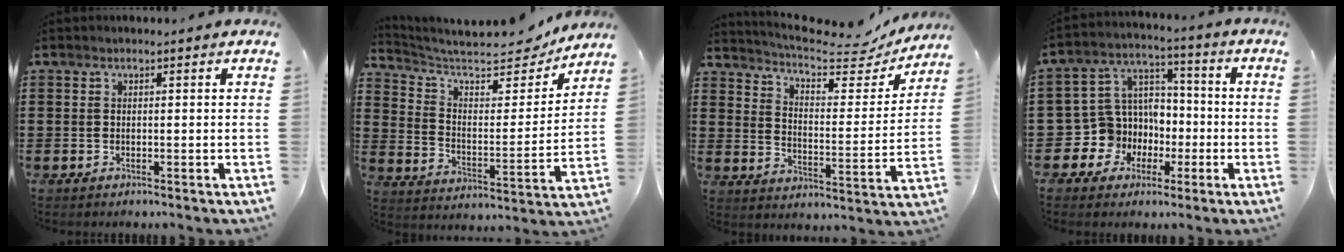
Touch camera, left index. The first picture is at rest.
{"total": 8.6, "force": [7.3, 2.2, 4.0], "torque": [-0.094, -0.051, 0.119]}
{"total": 7.4, "force": [6.7, 1.0, 2.9], "torque": [-0.073, -0.047, 0.109]}
{"total": 8.8, "force": [-1.8, 8.5, 1.4], "torque": [-0.078, -0.001, -0.027]}